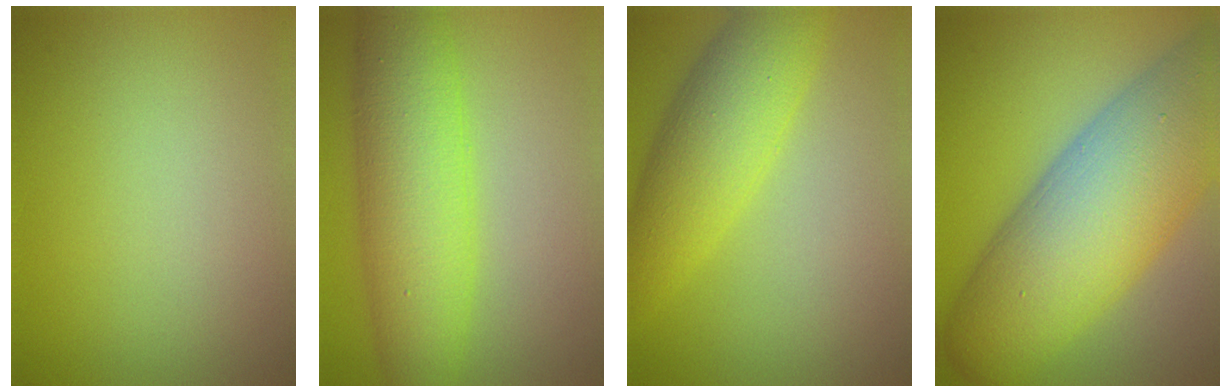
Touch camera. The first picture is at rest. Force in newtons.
{"total": 8.0, "press": 8.0, "slide": 0.2}
{"total": 6.4, "press": 6.4, "slide": 0.2}
{"total": 14.1, "press": 14.1, "slide": 0.5}